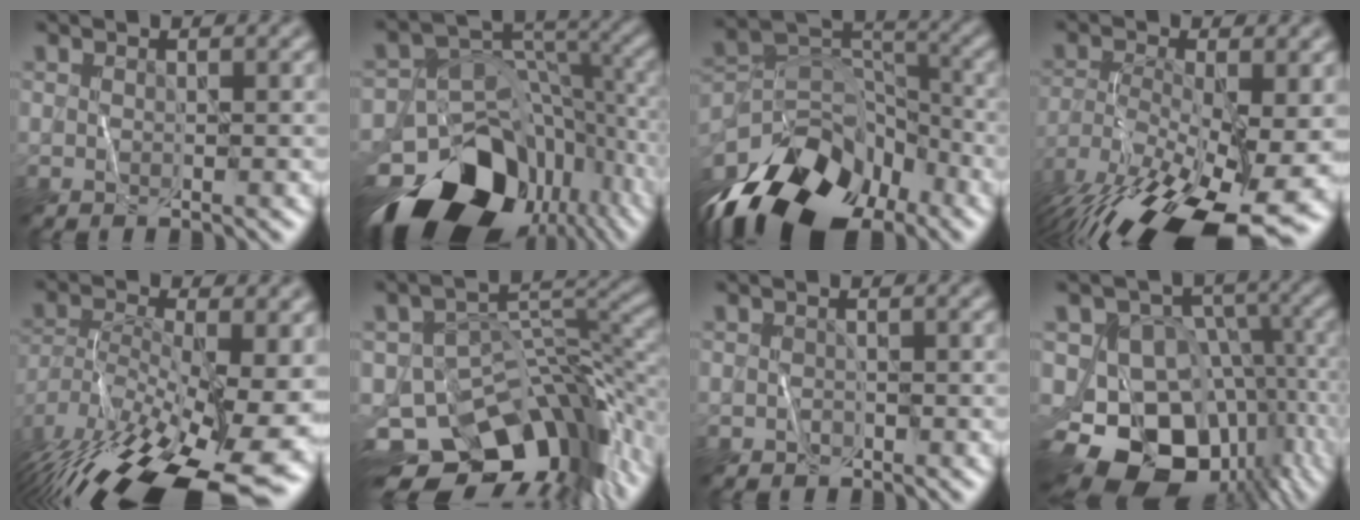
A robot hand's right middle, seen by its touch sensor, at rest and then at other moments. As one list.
[{"total": 15.9, "force": [-9.3, 10.6, 7.5], "torque": [-0.152, -0.017, -0.143]}, {"total": 13.6, "force": [-9.1, 7.2, 6.9], "torque": [-0.142, 0.008, -0.164]}, {"total": 15.1, "force": [-9.1, 4.7, 11.0], "torque": [-0.220, -0.033, -0.156]}, {"total": 18.9, "force": [-11.9, 6.3, 13.2], "torque": [-0.239, -0.022, -0.181]}, {"total": 13.5, "force": [-8.5, 6.8, 8.1], "torque": [-0.136, 0.000, -0.128]}, {"total": 0.7, "force": [-0.5, 0.5, 0.0], "torque": [0.002, -0.005, -0.011]}, {"total": 16.8, "force": [-9.2, 11.7, 7.7], "torque": [-0.141, -0.022, -0.120]}]